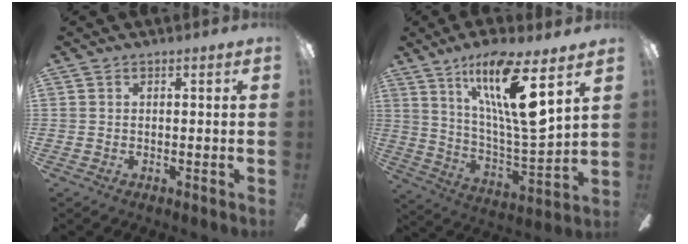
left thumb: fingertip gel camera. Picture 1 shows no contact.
{"total": 18.6, "force": [10.8, 2.8, 14.9], "torque": [-0.272, -0.057, 0.163]}